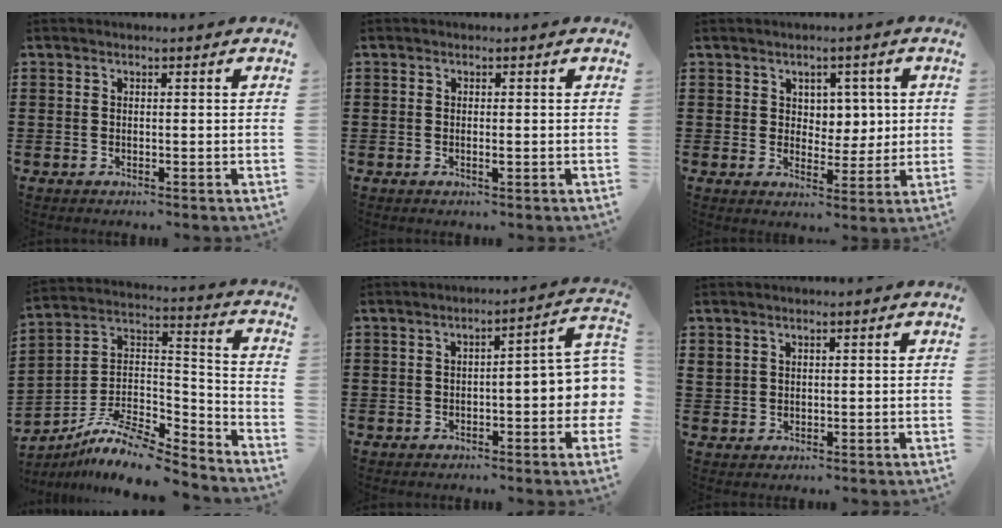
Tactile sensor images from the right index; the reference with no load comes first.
{"total": 0.9, "force": [-0.3, 0.1, 0.9], "torque": [-0.016, -0.006, -0.003]}
{"total": 4.3, "force": [1.9, 3.5, 1.5], "torque": [-0.030, 0.007, 0.031]}
{"total": 10.3, "force": [-8.4, 3.1, 5.0], "torque": [-0.102, 0.019, -0.170]}
{"total": 5.7, "force": [-1.1, 1.4, 5.4], "torque": [-0.079, -0.010, -0.024]}
{"total": 1.4, "force": [1.1, 0.9, 0.2], "torque": [-0.006, 0.003, 0.021]}